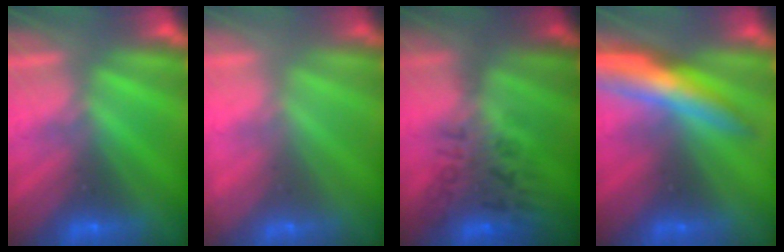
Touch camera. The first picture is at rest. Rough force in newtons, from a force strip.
{"total": 2.1}
{"total": 2.8}
{"total": 9.3}